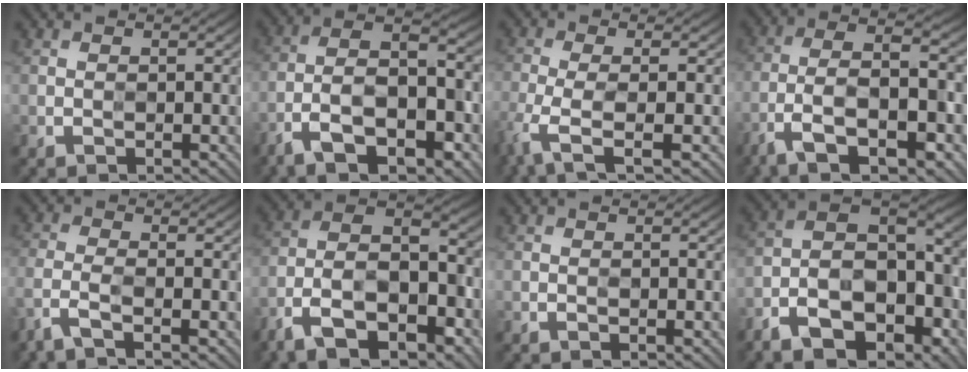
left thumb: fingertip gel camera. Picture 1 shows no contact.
{"total": 11.3, "force": [-6.4, 4.9, 8.0], "torque": [-0.150, -0.008, -0.127]}
{"total": 5.5, "force": [-2.8, 1.2, 4.5], "torque": [-0.105, -0.006, -0.066]}
{"total": 10.8, "force": [-5.7, 3.9, 8.4], "torque": [-0.169, -0.007, -0.111]}
{"total": 3.5, "force": [-2.3, 0.7, 2.6], "torque": [-0.065, -0.003, -0.063]}
{"total": 13.5, "force": [-8.3, 6.7, 8.2], "torque": [-0.170, -0.026, -0.160]}
{"total": 0.0}
{"total": 14.1, "force": [-8.0, 7.7, 8.7], "torque": [-0.164, -0.030, -0.140]}